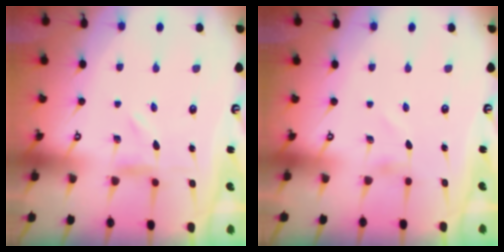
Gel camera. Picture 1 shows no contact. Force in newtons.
{"total": 0.0}